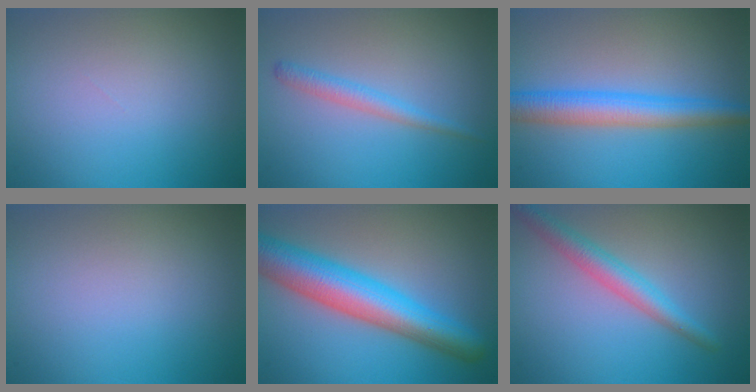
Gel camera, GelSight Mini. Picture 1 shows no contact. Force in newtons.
{"total": 1.8, "press": 1.8, "slide": 0.0}
{"total": 4.9, "press": 4.9, "slide": 0.1}
{"total": 0.0}
{"total": 8.5, "press": 8.5, "slide": 0.2}
{"total": 3.3, "press": 3.3, "slide": 0.1}